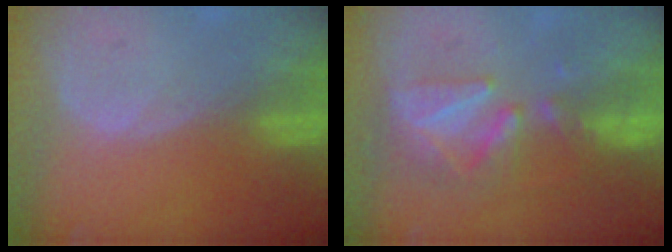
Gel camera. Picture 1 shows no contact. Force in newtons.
{"total": 9.0, "press": 7.9, "slide": 4.3}